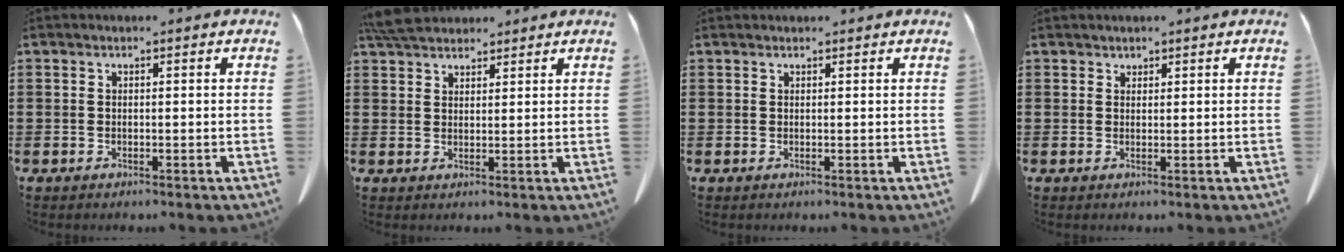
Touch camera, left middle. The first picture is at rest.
{"total": 4.6, "force": [4.2, 1.4, 1.4], "torque": [-0.039, -0.003, 0.083]}
{"total": 0.5, "force": [0.5, 0.1, 0.0], "torque": [-0.003, -0.001, 0.011]}
{"total": 1.0, "force": [1.0, 0.4, 0.0], "torque": [-0.003, -0.003, 0.021]}